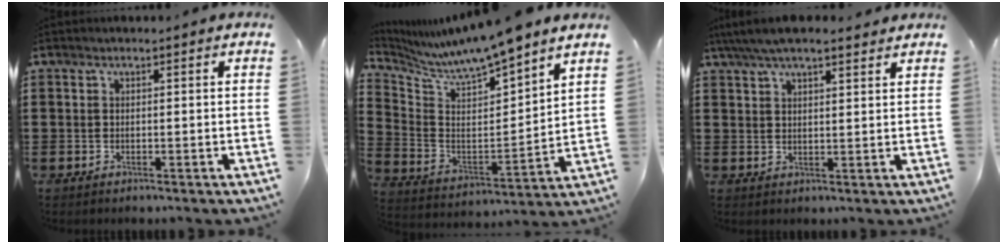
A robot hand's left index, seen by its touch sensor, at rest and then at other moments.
{"total": 8.1, "force": [7.8, -0.7, 2.3], "torque": [-0.080, -0.069, 0.127]}
{"total": 5.4, "force": [4.5, 1.6, 2.4], "torque": [-0.059, -0.002, 0.084]}